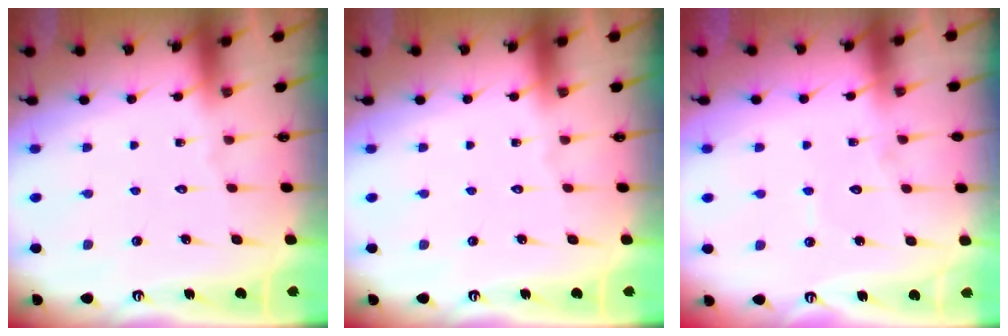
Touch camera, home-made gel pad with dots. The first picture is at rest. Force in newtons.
{"total": 0.0}
{"total": 4.0, "press": 4.0, "slide": 0.3}